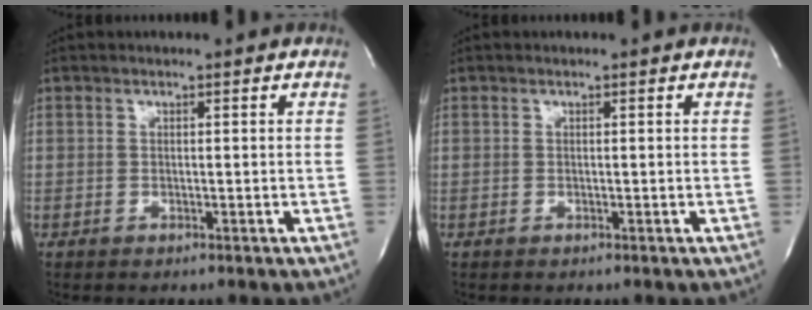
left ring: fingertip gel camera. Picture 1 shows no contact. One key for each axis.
{"total": 0.0}